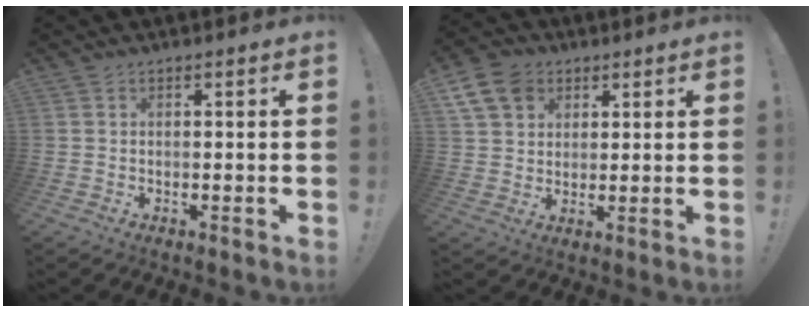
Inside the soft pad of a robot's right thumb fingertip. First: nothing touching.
{"total": 10.4, "force": [5.0, 8.0, 4.5], "torque": [-0.076, -0.016, 0.104]}